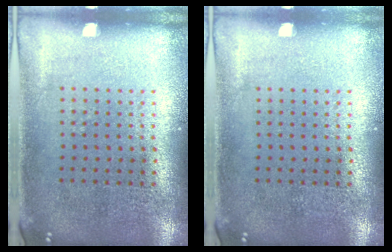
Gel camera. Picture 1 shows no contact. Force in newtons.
{"total": 0.0}